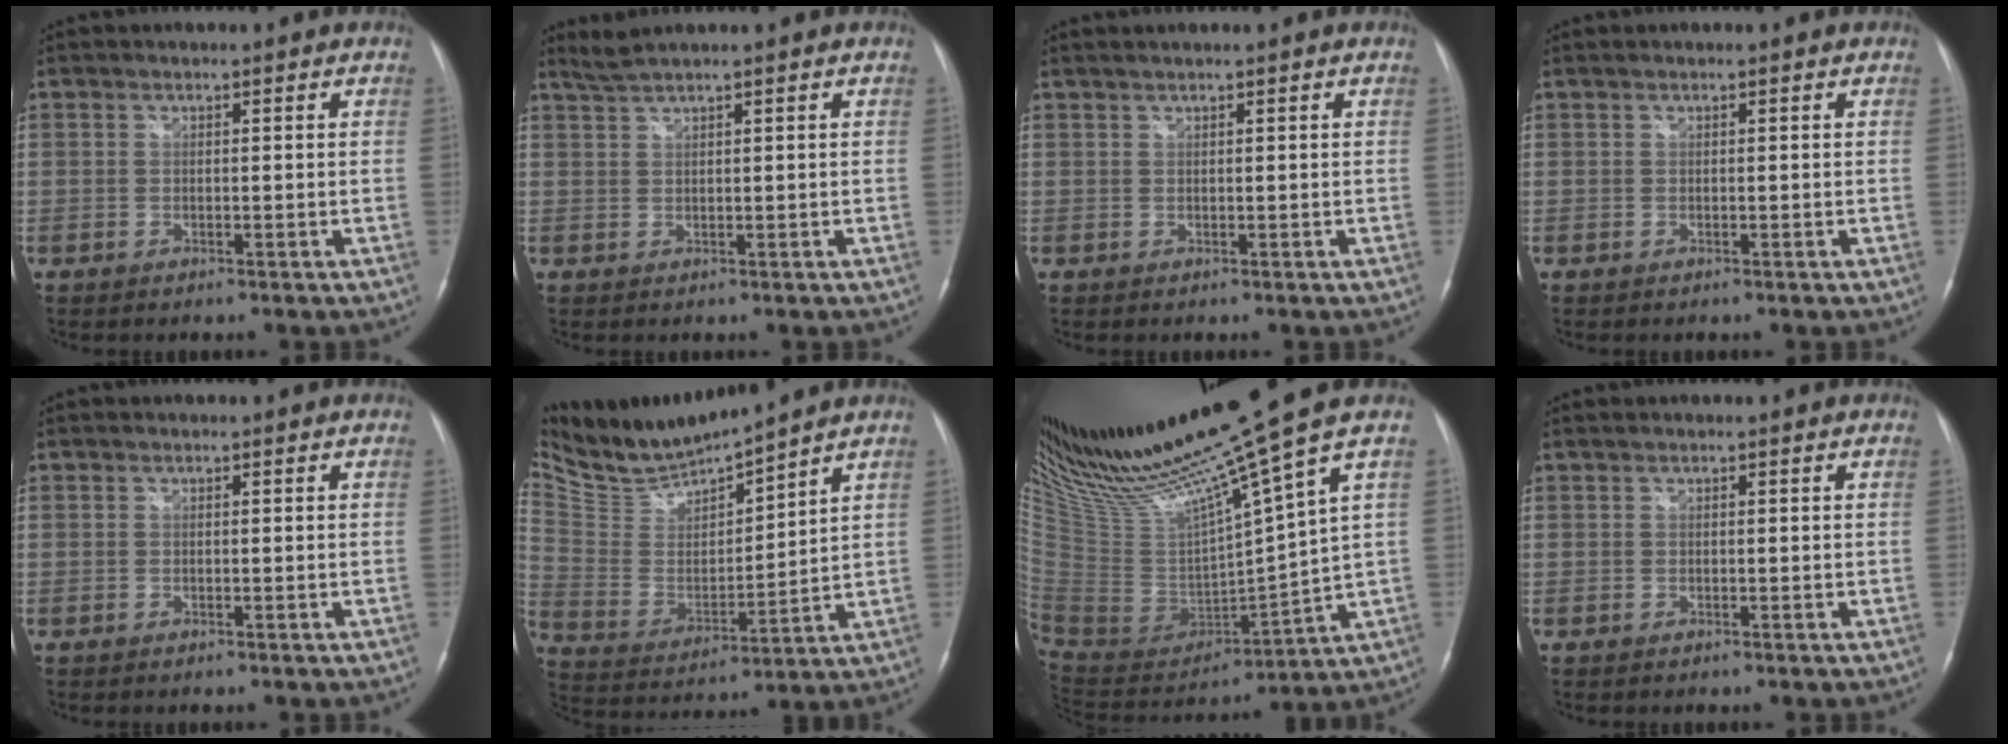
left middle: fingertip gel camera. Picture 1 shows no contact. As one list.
[{"total": 2.0, "force": [1.7, -0.6, 0.8], "torque": [-0.021, 0.012, 0.038]}, {"total": 1.7, "force": [1.3, -0.3, 1.0], "torque": [-0.021, 0.016, 0.028]}, {"total": 0.0}, {"total": 0.0}, {"total": 10.6, "force": [10.4, -0.2, 2.2], "torque": [-0.066, -0.007, 0.221]}, {"total": 21.7, "force": [17.0, -1.6, 13.4], "torque": [-0.237, -0.030, 0.325]}, {"total": 0.0}]